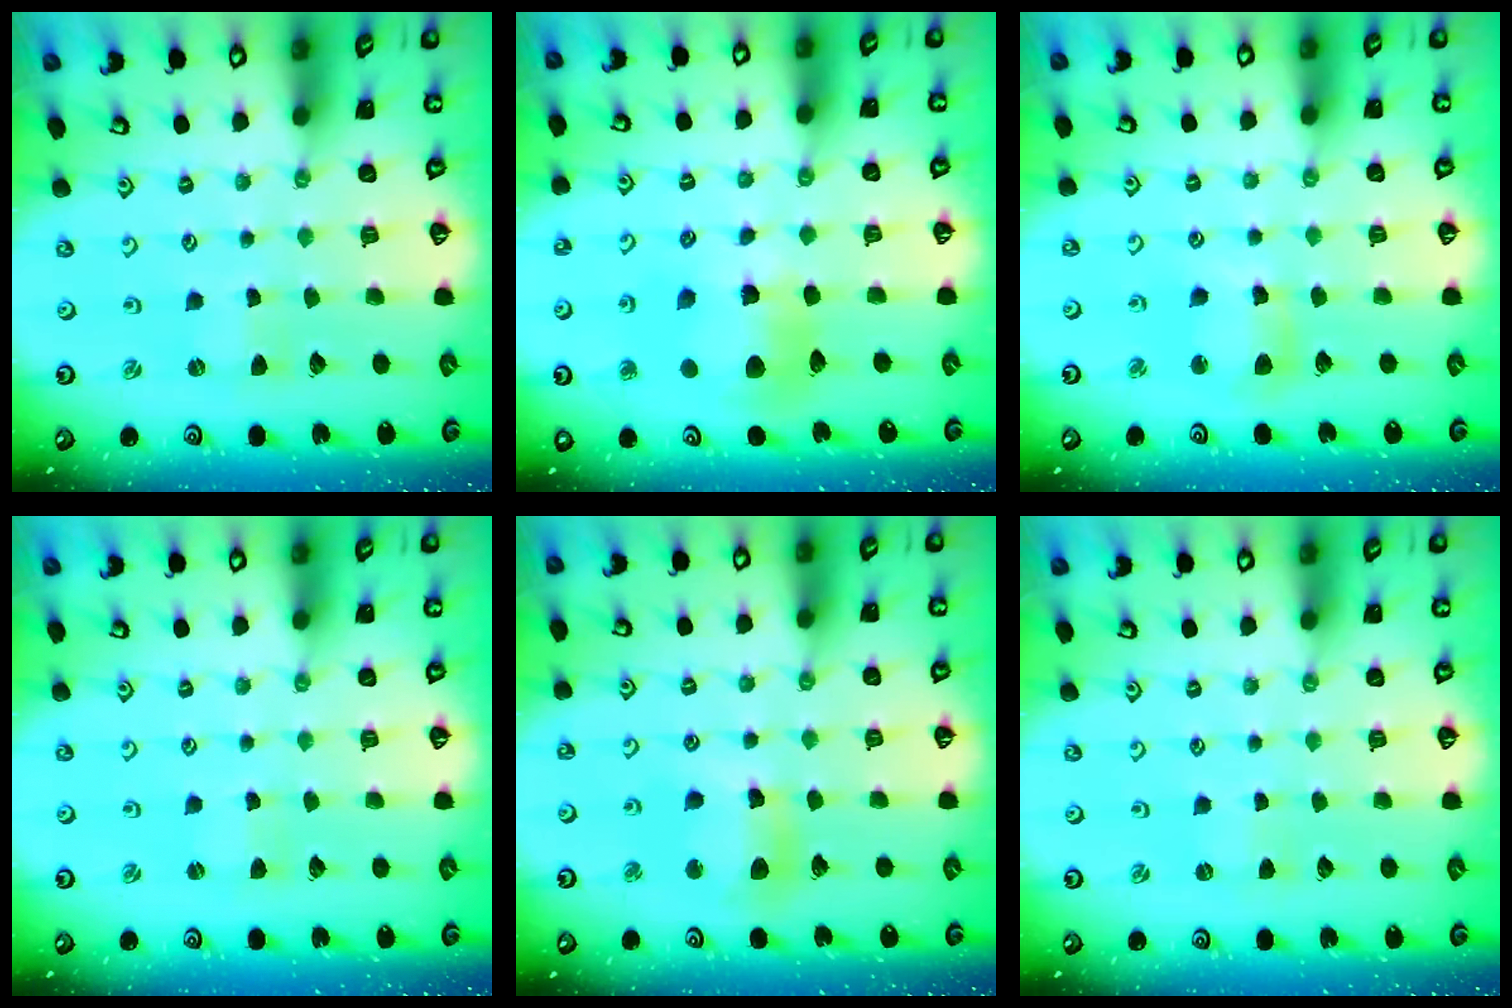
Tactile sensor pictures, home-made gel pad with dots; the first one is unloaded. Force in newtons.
{"total": 11.2, "press": 11.2, "slide": 1.4}
{"total": 8.5, "press": 8.3, "slide": 1.4}
{"total": 0.8, "press": 0.8, "slide": 0.2}
{"total": 11.0, "press": 10.9, "slide": 1.6}
{"total": 0.9, "press": 0.9, "slide": 0.2}